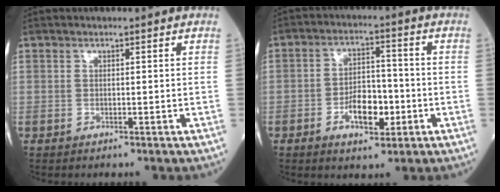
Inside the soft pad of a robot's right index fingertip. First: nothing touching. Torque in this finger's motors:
{"motor_torque": [0.26, -0.19, 0.16, 0.04]}